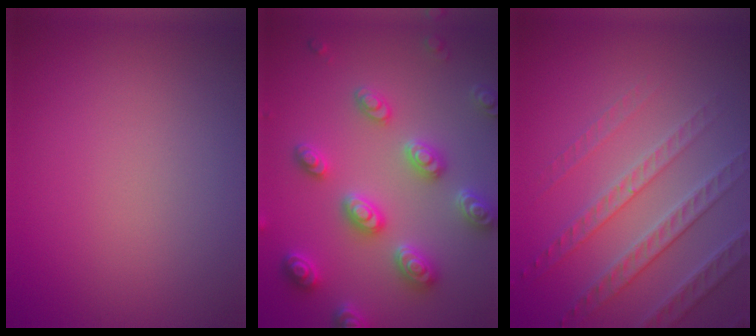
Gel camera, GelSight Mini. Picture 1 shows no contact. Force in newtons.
{"total": 5.2, "press": 5.1, "slide": 1.1}
{"total": 4.4, "press": 4.0, "slide": 1.9}